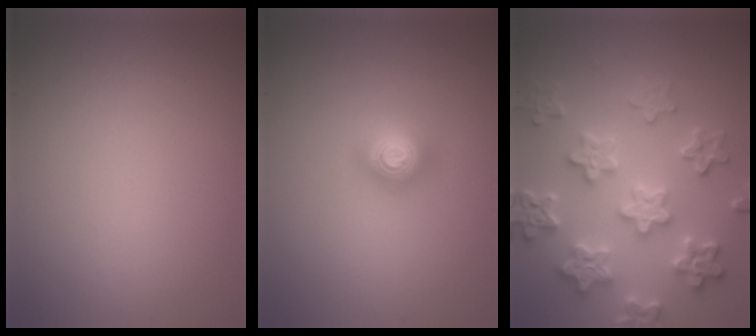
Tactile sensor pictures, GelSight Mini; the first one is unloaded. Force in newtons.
{"total": 2.0, "press": 2.0, "slide": 0.1}
{"total": 6.1, "press": 6.0, "slide": 1.3}